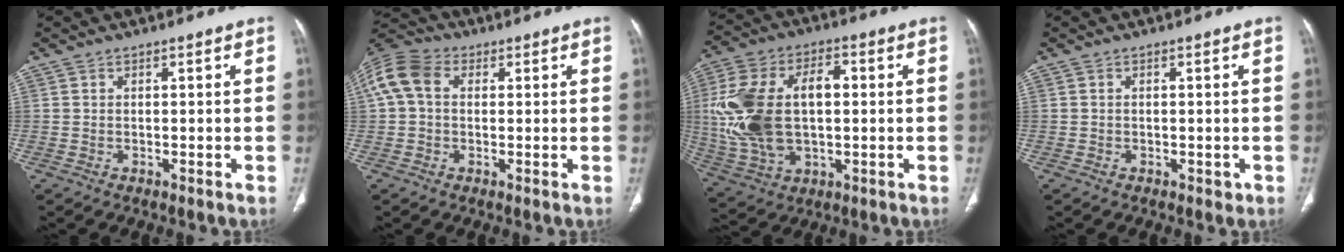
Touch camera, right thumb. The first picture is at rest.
{"total": 9.7, "force": [1.9, 7.1, 6.3], "torque": [-0.138, 0.034, 0.029]}
{"total": 19.9, "force": [0.9, 11.4, 16.2], "torque": [-0.339, 0.018, 0.027]}
{"total": 0.7, "force": [-0.2, 0.5, 0.4], "torque": [-0.005, 0.000, -0.001]}